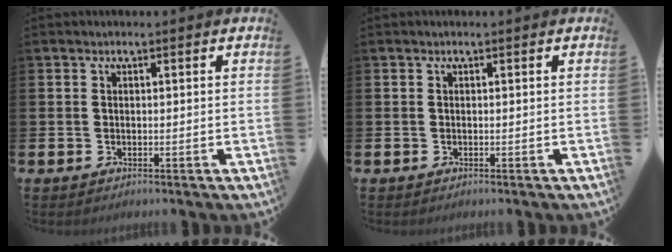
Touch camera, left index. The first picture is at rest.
{"total": 0.0}